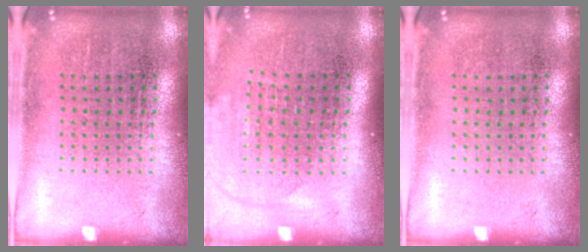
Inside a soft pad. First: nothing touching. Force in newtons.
{"total": 1.3, "press": 1.1, "slide": 0.8}
{"total": 0.0}